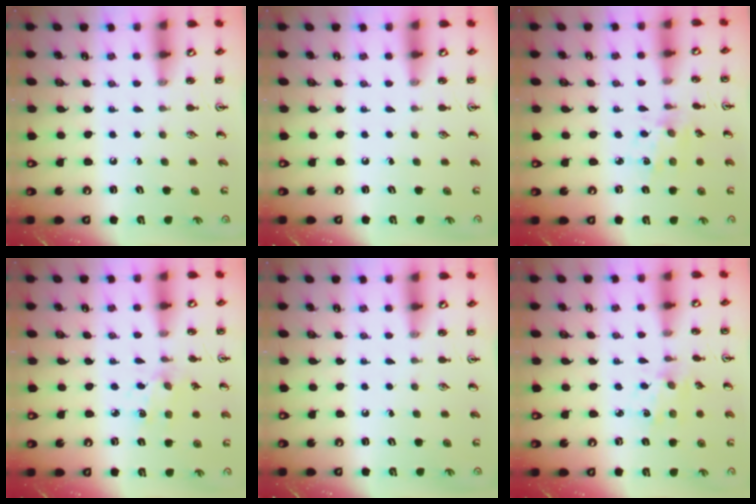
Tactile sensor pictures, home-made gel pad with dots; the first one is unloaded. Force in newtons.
{"total": 0.0}
{"total": 2.9, "press": 2.8, "slide": 0.8}
{"total": 3.0, "press": 3.0, "slide": 0.2}
{"total": 0.0}
{"total": 2.0, "press": 2.0, "slide": 0.5}